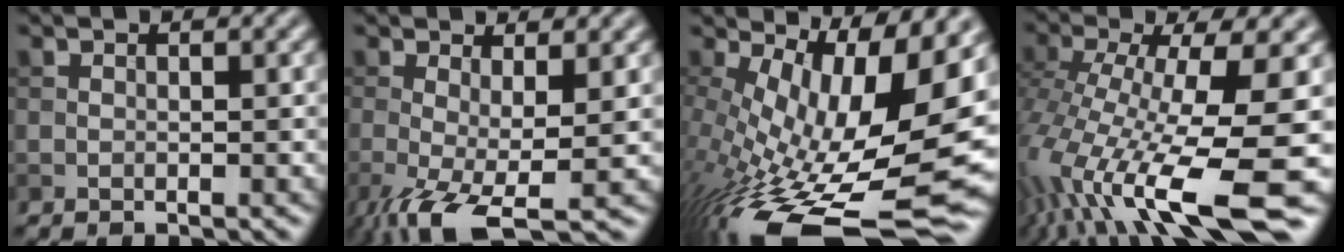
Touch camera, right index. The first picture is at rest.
{"total": 6.4, "force": [-2.4, 1.7, 5.7], "torque": [-0.117, -0.022, -0.042]}
{"total": 16.8, "force": [-1.5, 5.8, 15.7], "torque": [-0.259, -0.020, -0.009]}
{"total": 15.5, "force": [-5.5, 5.0, 13.6], "torque": [-0.270, -0.025, -0.084]}